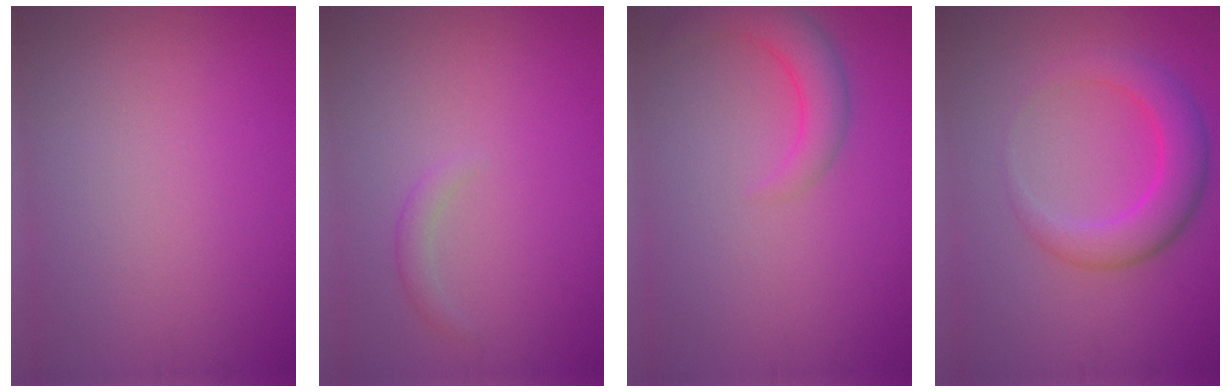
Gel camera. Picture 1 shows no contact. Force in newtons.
{"total": 1.1, "press": 1.1, "slide": 0.1}
{"total": 3.2, "press": 3.2, "slide": 0.3}
{"total": 4.5, "press": 4.5, "slide": 0.2}